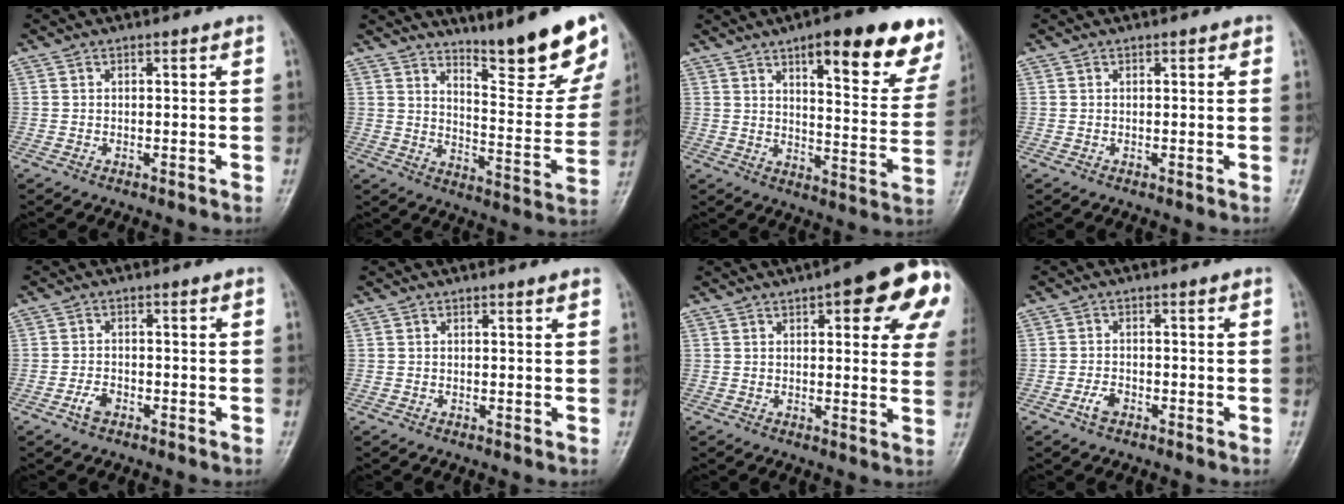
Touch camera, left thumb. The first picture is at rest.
{"total": 16.5, "force": [12.4, 3.0, 10.4], "torque": [-0.111, -0.099, 0.186]}
{"total": 20.5, "force": [12.5, 5.7, 15.2], "torque": [-0.158, -0.051, 0.159]}
{"total": 0.8, "force": [0.3, 0.5, 0.5], "torque": [-0.002, 0.001, 0.001]}
{"total": 2.4, "force": [-1.6, 1.3, 1.3], "torque": [-0.029, 0.008, -0.029]}
{"total": 0.9, "force": [0.6, 0.1, 0.6], "torque": [-0.006, 0.000, 0.008]}
{"total": 18.3, "force": [8.1, 6.1, 15.2], "torque": [-0.159, -0.014, 0.086]}
{"total": 2.3, "force": [-1.5, 1.3, 1.3], "torque": [-0.029, 0.008, -0.029]}